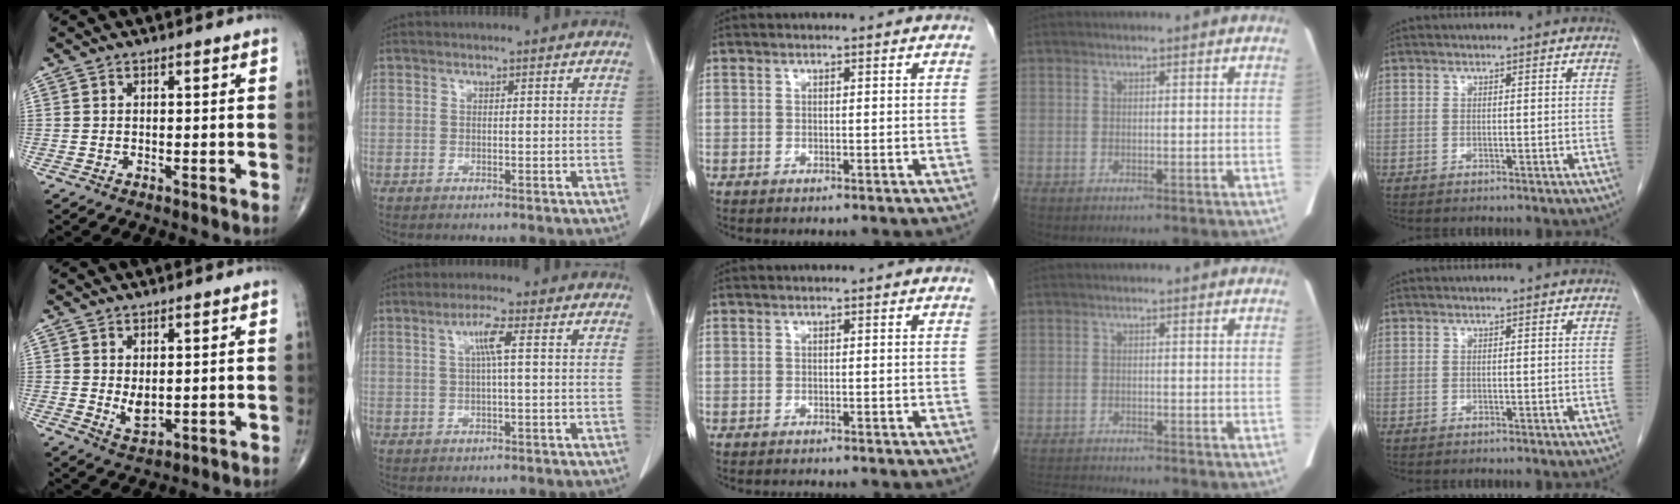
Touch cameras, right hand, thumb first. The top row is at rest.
{"thumb": {"total": 3.6, "force": [0.5, 1.9, 3.0], "torque": [-0.044, -0.014, 0.018]}, "index": {"total": 3.5, "force": [0.8, 0.1, 3.4], "torque": [-0.065, 0.007, 0.015]}, "middle": {"total": 0.6, "force": [-0.6, 0.0, 0.1], "torque": [-0.007, -0.002, -0.007]}, "ring": {"total": 3.0, "force": [-2.9, -0.7, 0.2], "torque": [-0.010, -0.019, -0.049]}}